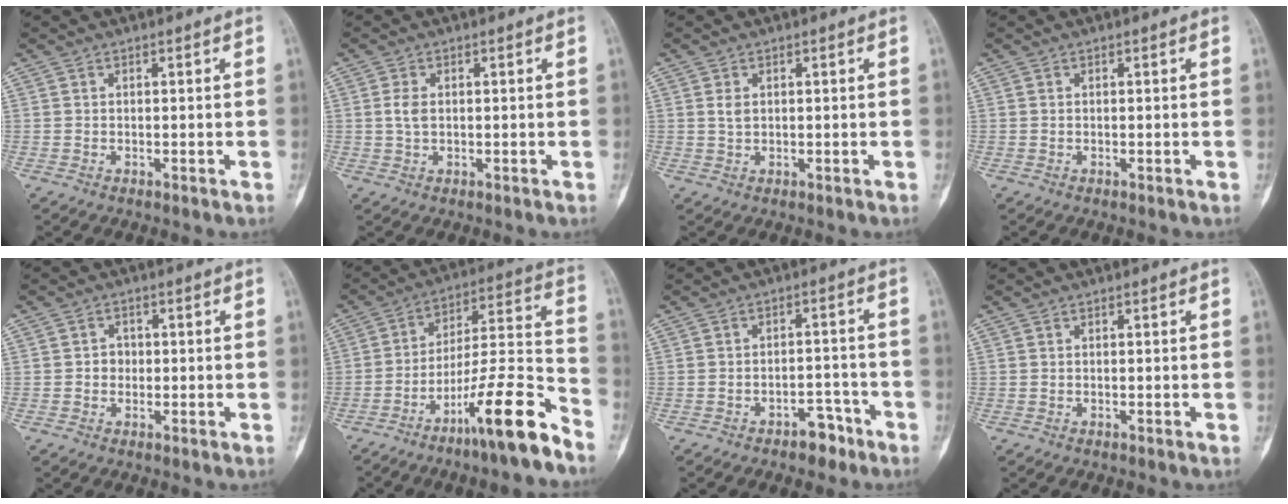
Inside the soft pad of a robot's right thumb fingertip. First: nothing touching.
{"total": 2.3, "force": [0.2, 1.4, 1.9], "torque": [-0.040, 0.003, 0.002]}
{"total": 1.5, "force": [0.4, 0.9, 1.1], "torque": [-0.017, 0.001, 0.010]}
{"total": 0.0}
{"total": 2.3, "force": [-0.2, 2.0, 1.0], "torque": [0.002, 0.008, -0.007]}
{"total": 16.6, "force": [-11.1, 1.7, 12.3], "torque": [-0.203, 0.087, -0.184]}
{"total": 4.8, "force": [-3.2, 2.7, 2.3], "torque": [-0.014, 0.035, -0.043]}
{"total": 0.0}